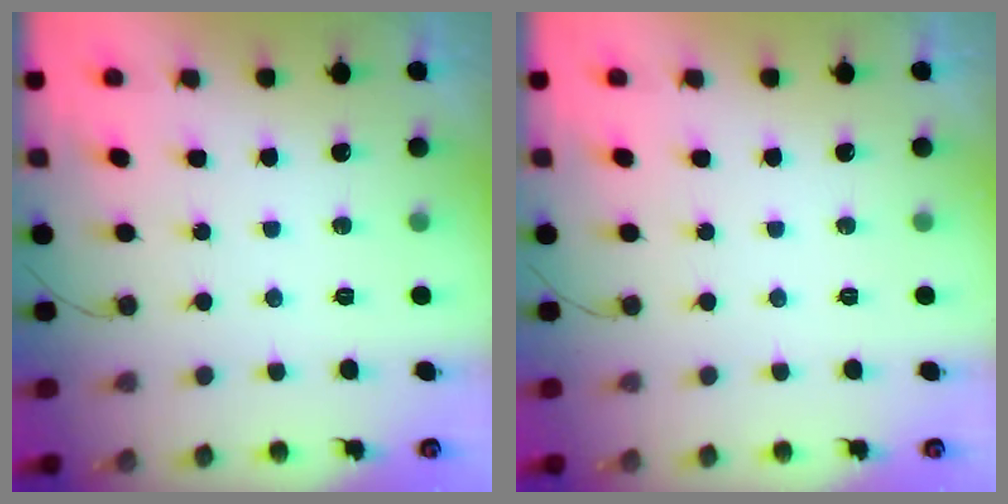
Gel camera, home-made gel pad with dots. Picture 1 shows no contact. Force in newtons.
{"total": 0.0}